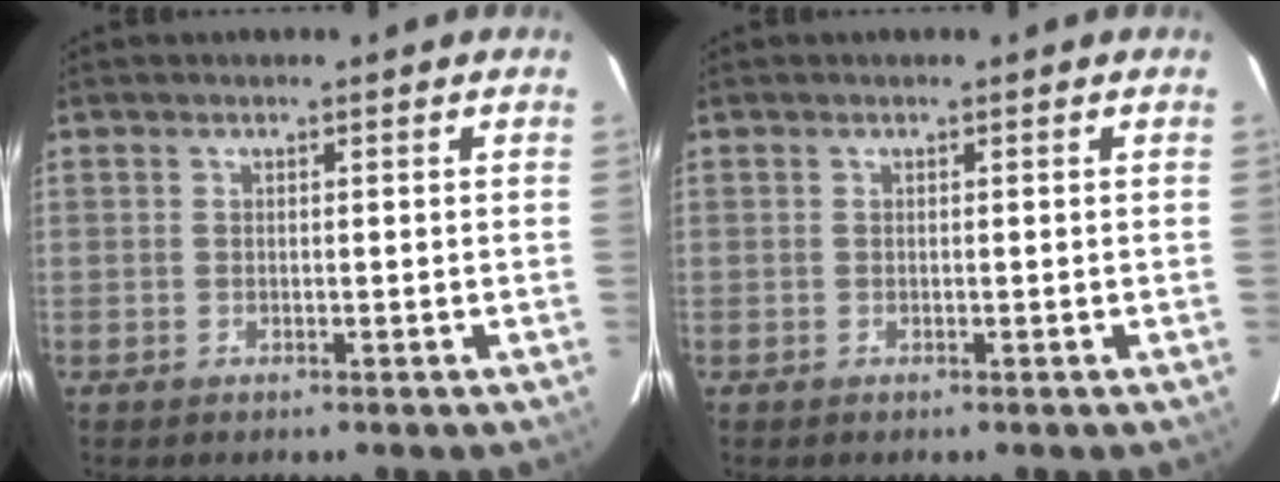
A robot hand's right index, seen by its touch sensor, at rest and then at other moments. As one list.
[{"total": 0.0}]